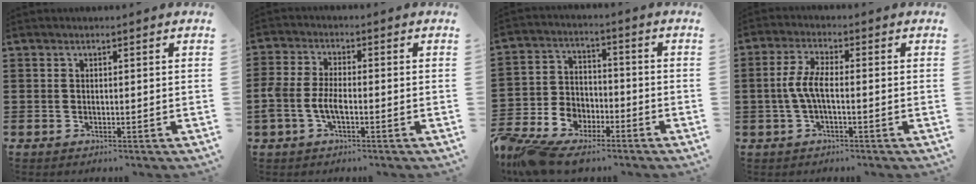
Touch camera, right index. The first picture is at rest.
{"total": 4.4, "force": [-1.5, 2.0, 3.6], "torque": [-0.093, -0.003, -0.035]}
{"total": 7.7, "force": [-5.4, 4.7, 2.8], "torque": [-0.090, 0.015, -0.111]}
{"total": 4.9, "force": [-0.9, 1.4, 4.6], "torque": [-0.111, -0.007, -0.025]}